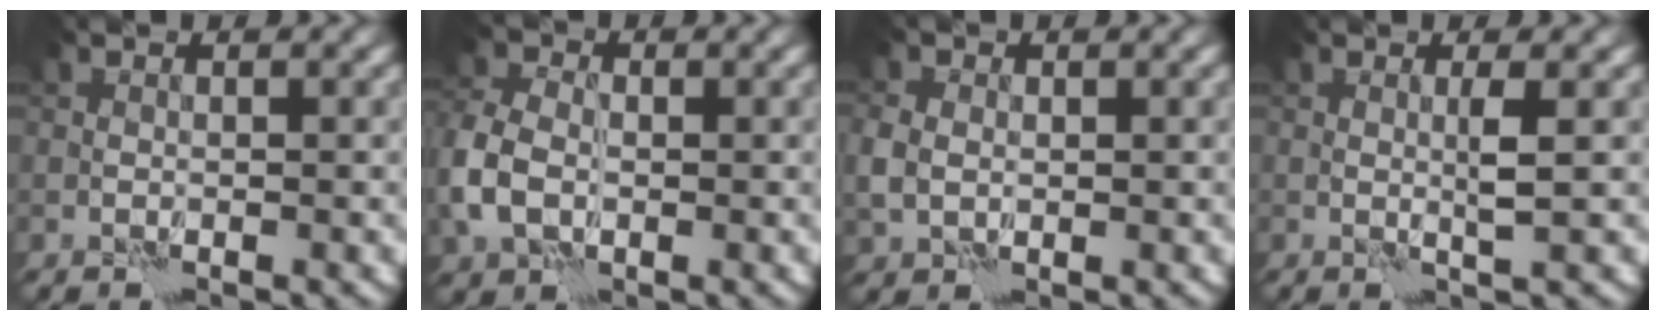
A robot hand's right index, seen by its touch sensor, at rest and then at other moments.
{"total": 5.7, "force": [-1.1, 4.2, 3.7], "torque": [-0.098, -0.001, -0.034]}
{"total": 2.8, "force": [0.2, 2.3, 1.6], "torque": [-0.043, -0.001, 0.007]}
{"total": 1.4, "force": [0.5, -0.3, 1.3], "torque": [-0.027, -0.004, 0.009]}